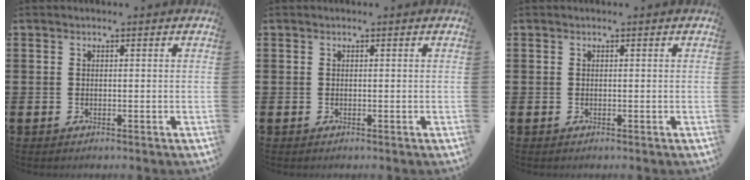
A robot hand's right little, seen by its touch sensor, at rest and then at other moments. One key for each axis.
{"total": 0.0}
{"total": 0.0}